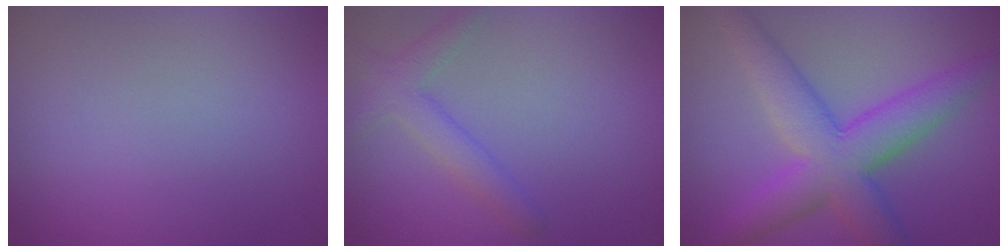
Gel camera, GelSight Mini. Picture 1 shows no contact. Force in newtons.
{"total": 2.7, "press": 2.7, "slide": 0.2}
{"total": 7.2, "press": 7.2, "slide": 0.0}